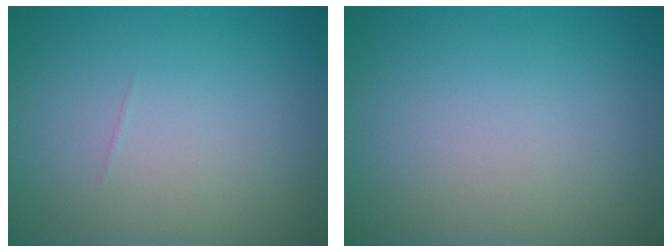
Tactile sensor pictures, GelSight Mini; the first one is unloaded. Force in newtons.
{"total": 0.0}